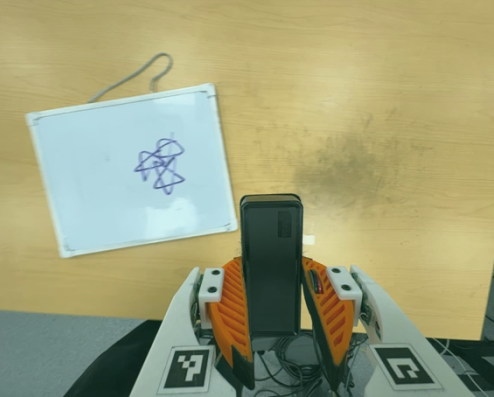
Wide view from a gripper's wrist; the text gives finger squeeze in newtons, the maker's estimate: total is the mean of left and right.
{"total": 3.9, "left": 2.7, "right": 5.1}